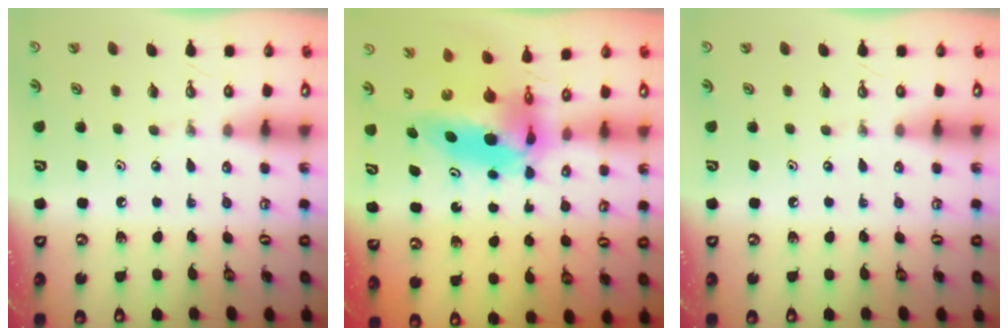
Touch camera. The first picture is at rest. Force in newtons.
{"total": 9.9, "press": 8.7, "slide": 4.6}
{"total": 0.0}